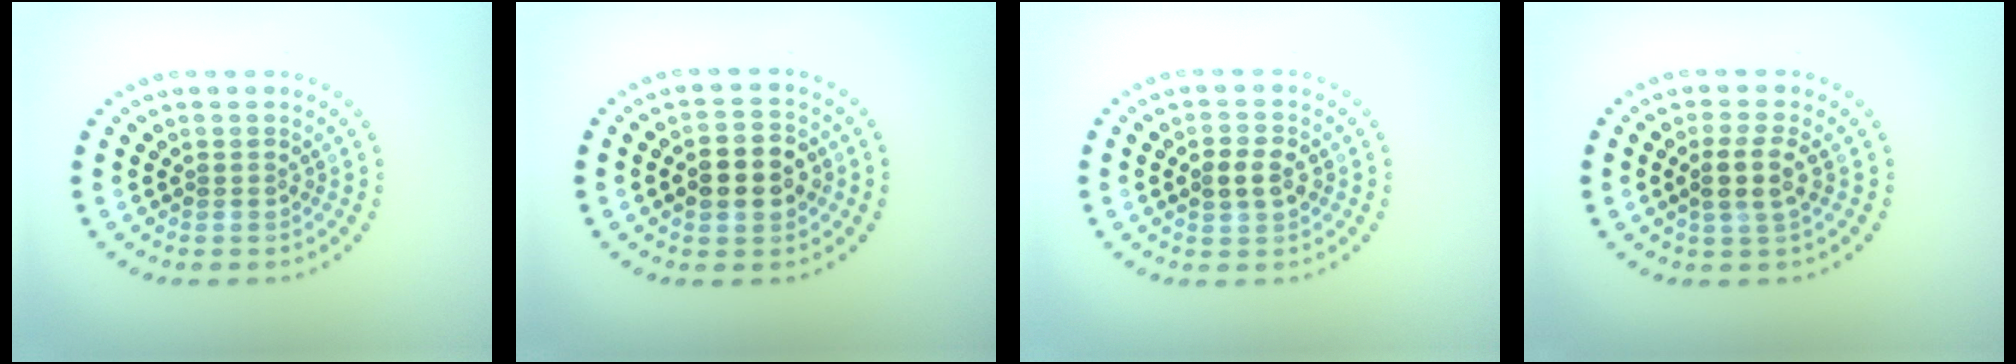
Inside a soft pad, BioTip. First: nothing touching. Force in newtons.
{"total": 4.4, "press": 4.3, "slide": 0.2}
{"total": 2.5, "press": 2.5, "slide": 0.0}
{"total": 2.5, "press": 2.2, "slide": 1.2}